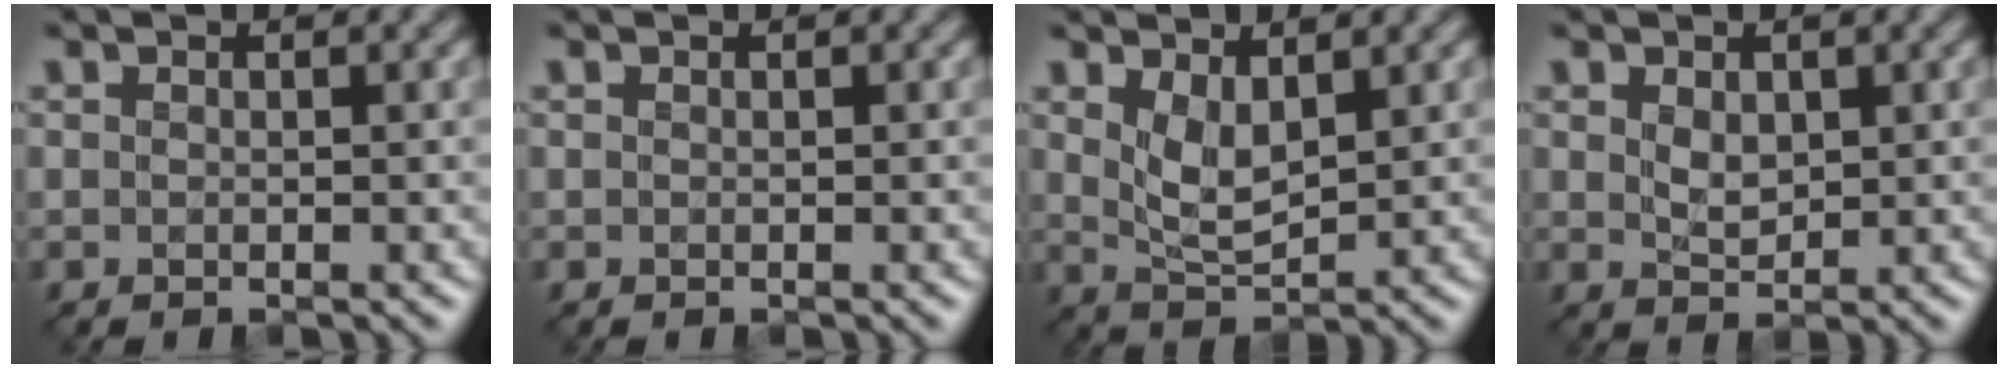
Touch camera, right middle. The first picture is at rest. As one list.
[{"total": 0.0}, {"total": 2.9, "force": [1.4, 1.2, 2.2], "torque": [-0.050, -0.004, 0.033]}, {"total": 1.7, "force": [0.6, 1.2, 1.1], "torque": [-0.020, 0.001, 0.015]}]